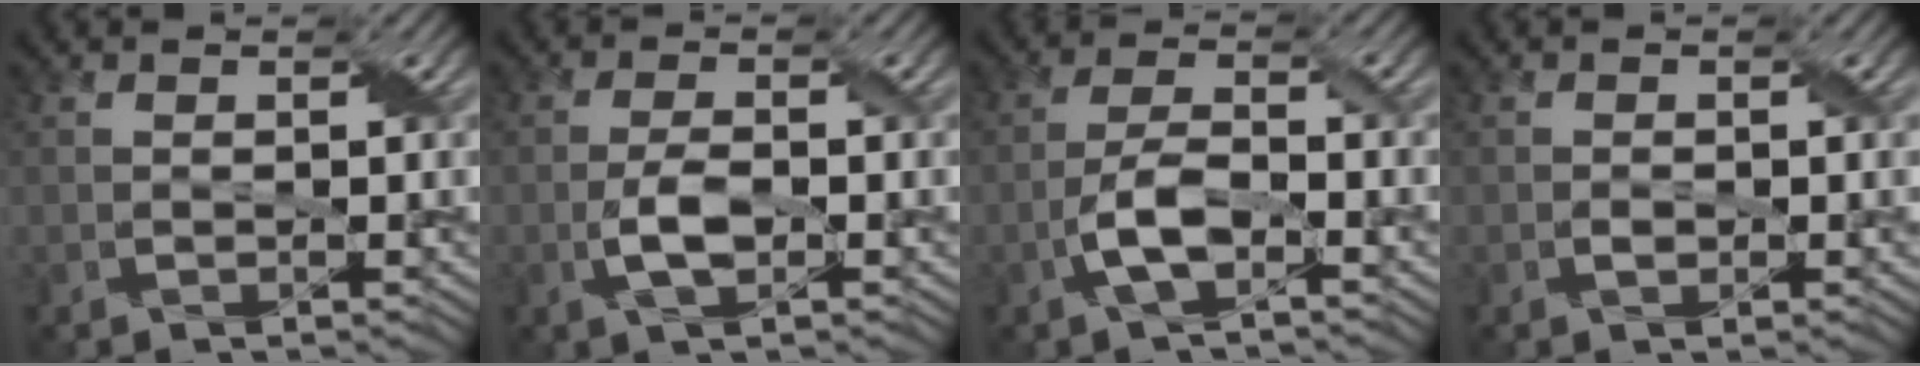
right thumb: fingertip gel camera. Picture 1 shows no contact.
{"total": 3.8, "force": [-1.3, 1.5, 3.2], "torque": [-0.072, 0.001, -0.028]}
{"total": 5.0, "force": [-2.3, 1.7, 4.1], "torque": [-0.092, 0.006, -0.050]}
{"total": 1.0, "force": [-0.3, 0.7, 0.7], "torque": [-0.013, -0.001, -0.005]}